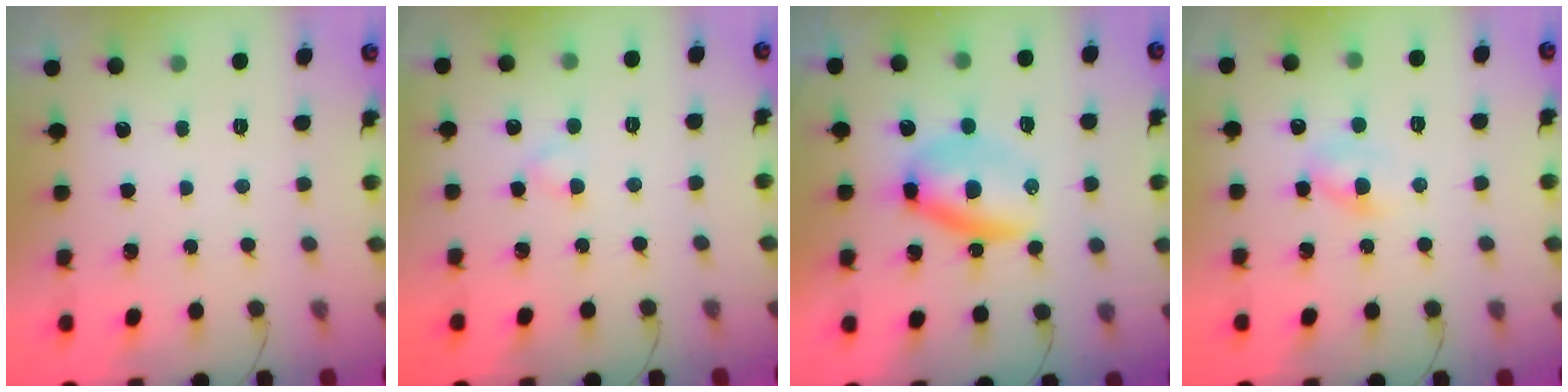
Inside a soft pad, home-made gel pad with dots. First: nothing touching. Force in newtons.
{"total": 2.0, "press": 1.8, "slide": 0.9}
{"total": 7.0, "press": 6.8, "slide": 1.8}
{"total": 2.5, "press": 2.3, "slide": 0.9}